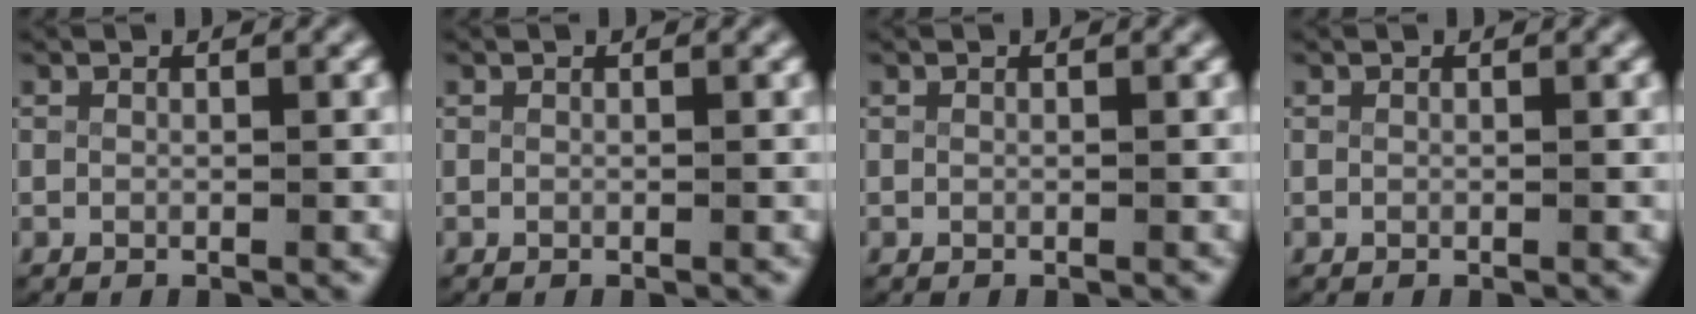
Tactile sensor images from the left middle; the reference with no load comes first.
{"total": 0.0}
{"total": 0.0}
{"total": 0.0}